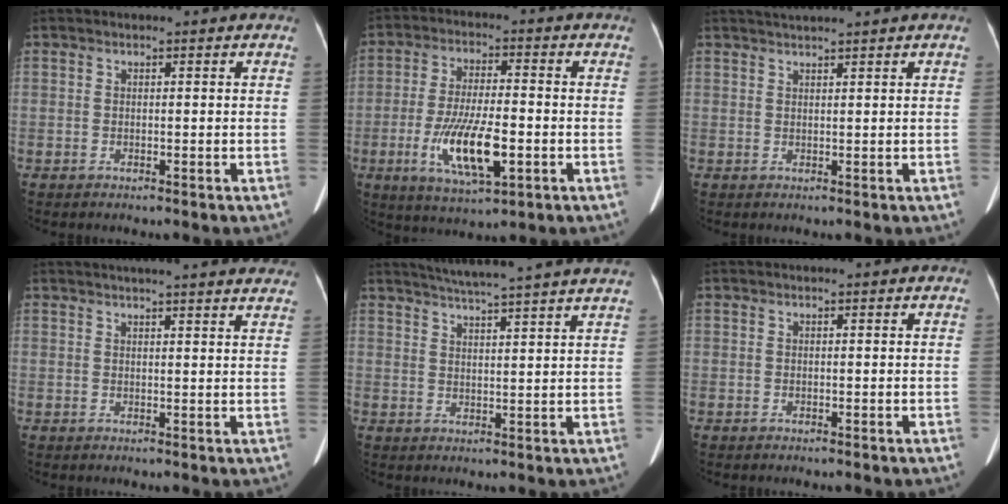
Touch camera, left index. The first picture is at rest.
{"total": 11.5, "force": [-3.4, 2.9, 10.5], "torque": [-0.211, -0.014, -0.055]}
{"total": 2.5, "force": [2.2, -0.8, 1.0], "torque": [-0.013, 0.016, 0.044]}
{"total": 17.8, "force": [16.2, 1.6, 7.3], "torque": [-0.098, 0.008, 0.188]}
{"total": 15.1, "force": [13.4, -1.1, 6.8], "torque": [-0.115, -0.003, 0.170]}
{"total": 0.0}